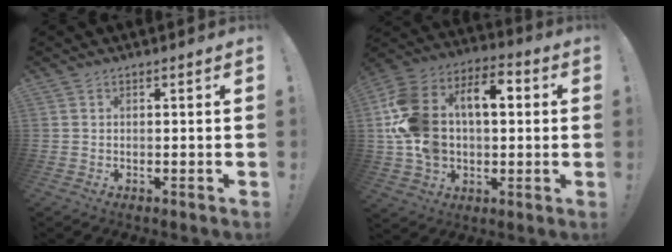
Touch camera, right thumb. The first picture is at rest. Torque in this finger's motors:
{"motor_torque": [2.59, 2.42, 1.57, -0.33, 0.53]}